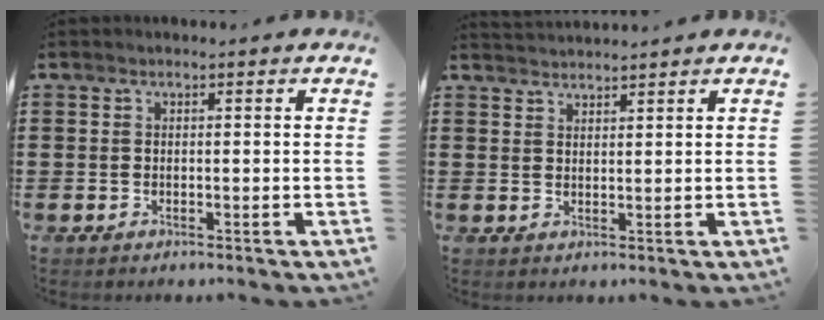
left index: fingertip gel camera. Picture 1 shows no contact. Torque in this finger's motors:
{"motor_torque": [0.27, -1.86, -0.12, -0.05]}